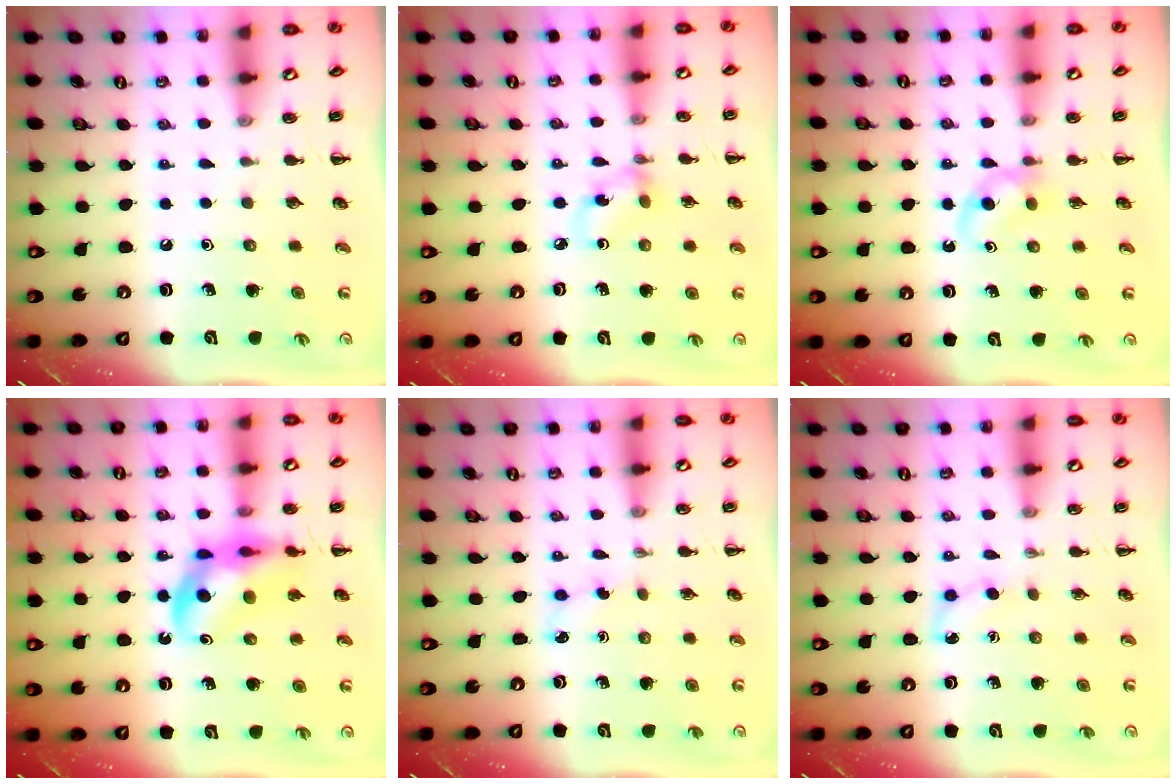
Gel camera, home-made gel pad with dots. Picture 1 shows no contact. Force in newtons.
{"total": 4.4, "press": 4.3, "slide": 0.6}
{"total": 3.4, "press": 3.2, "slide": 1.4}
{"total": 12.9, "press": 12.4, "slide": 3.5}
{"total": 3.0, "press": 2.8, "slide": 0.9}
{"total": 3.1, "press": 2.9, "slide": 1.1}